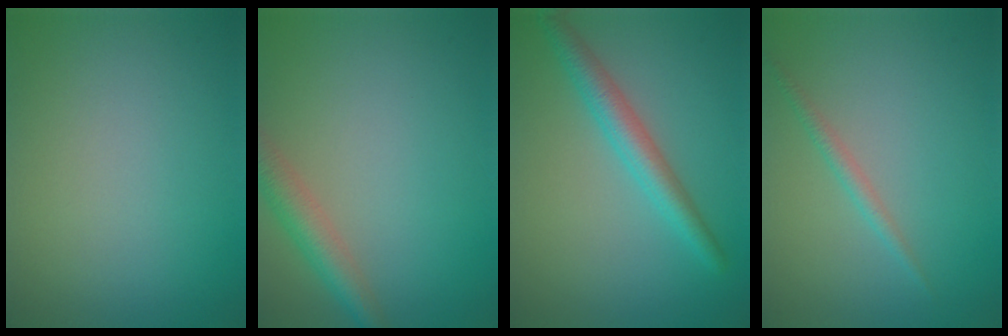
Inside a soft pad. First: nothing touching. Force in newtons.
{"total": 3.4, "press": 3.4, "slide": 0.2}
{"total": 3.3, "press": 3.3, "slide": 0.2}
{"total": 1.3, "press": 1.3, "slide": 0.1}